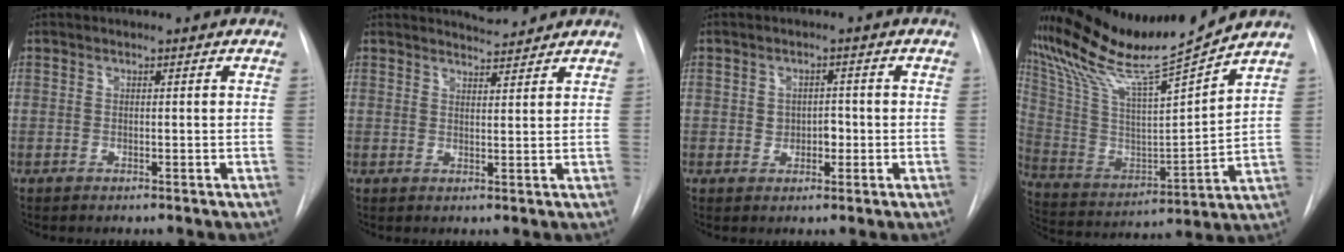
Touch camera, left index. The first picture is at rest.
{"total": 2.9, "force": [2.9, -0.1, -0.1], "torque": [-0.006, -0.009, 0.045]}
{"total": 2.3, "force": [-0.5, 1.8, 1.3], "torque": [-0.014, -0.002, -0.007]}
{"total": 18.5, "force": [16.3, -1.4, 8.6], "torque": [-0.173, -0.038, 0.290]}